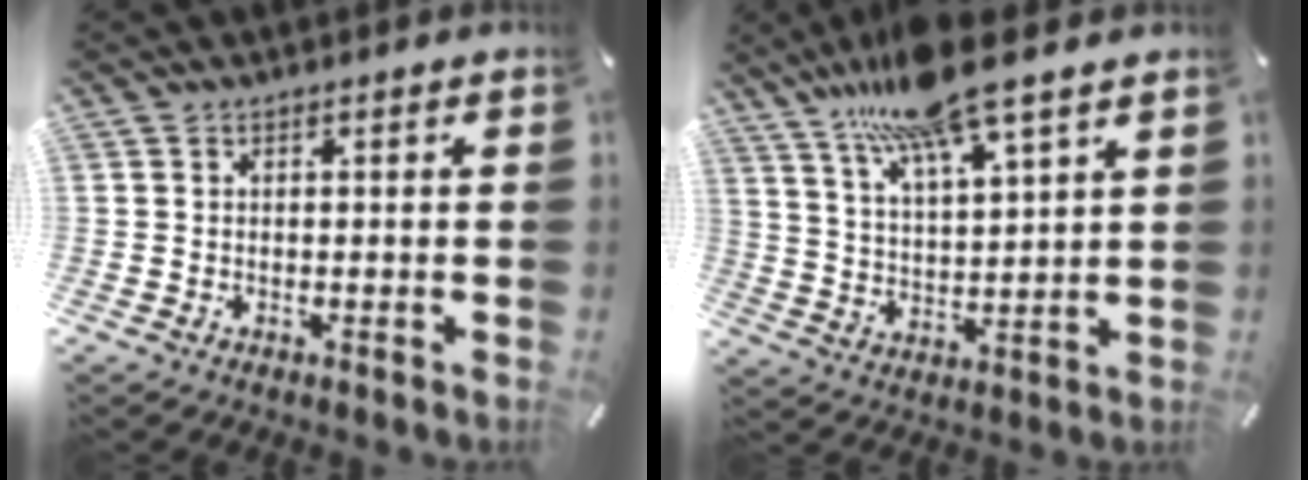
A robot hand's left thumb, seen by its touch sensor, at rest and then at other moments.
{"total": 14.6, "force": [11.7, 2.5, 8.2], "torque": [-0.167, -0.052, 0.204]}